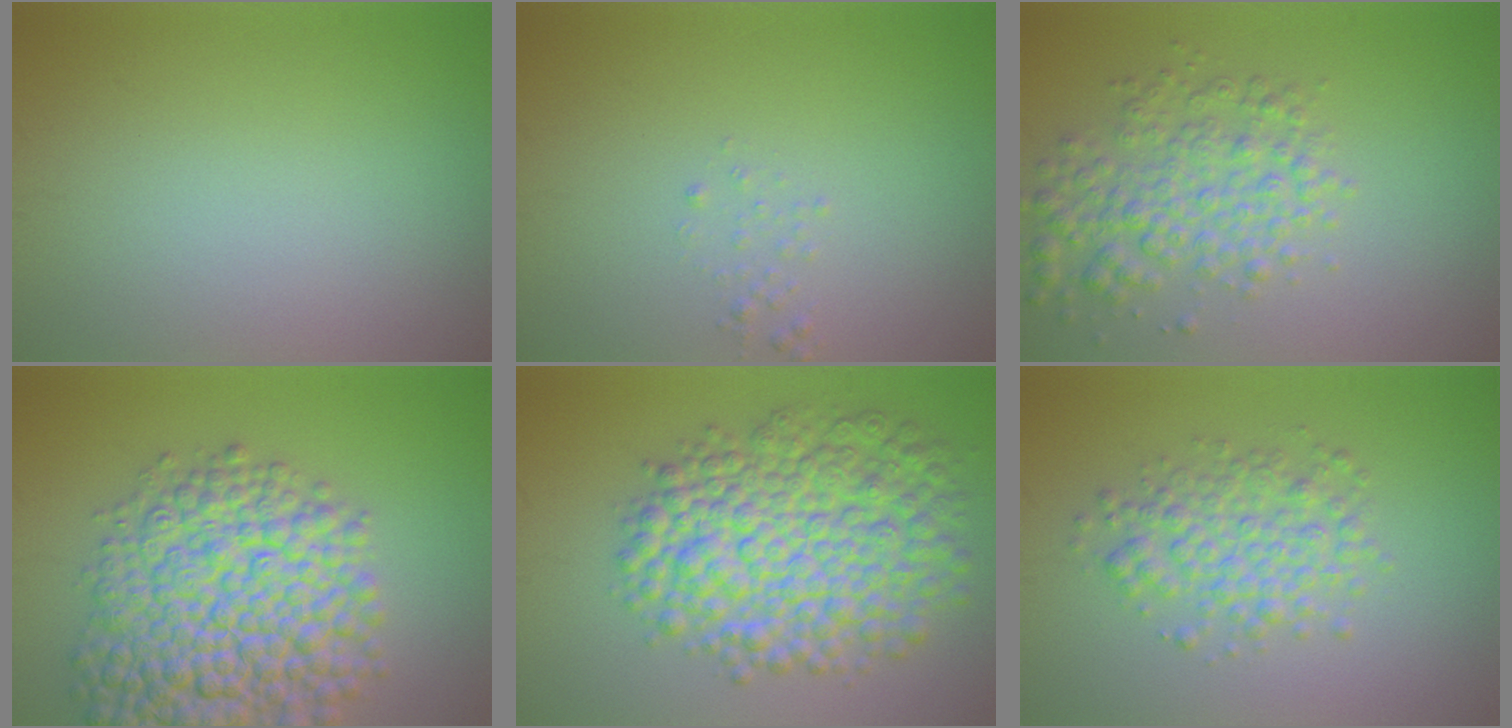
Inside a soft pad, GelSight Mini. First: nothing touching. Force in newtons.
{"total": 0.8, "press": 0.8, "slide": 0.1}
{"total": 4.5, "press": 4.5, "slide": 0.1}
{"total": 11.9, "press": 11.9, "slide": 0.4}
{"total": 10.3, "press": 10.2, "slide": 0.2}
{"total": 3.9, "press": 3.9, "slide": 0.1}